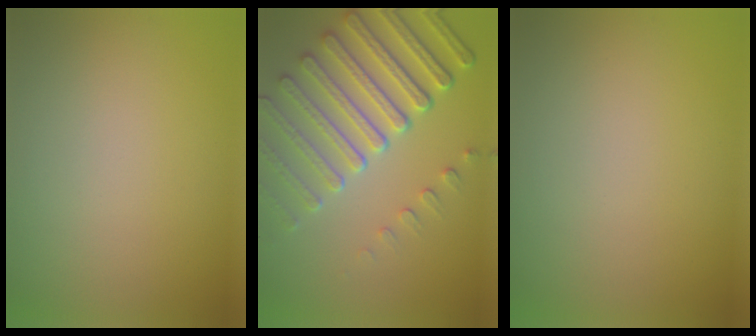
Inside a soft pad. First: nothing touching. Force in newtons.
{"total": 7.7, "press": 5.7, "slide": 5.2}
{"total": 0.0}